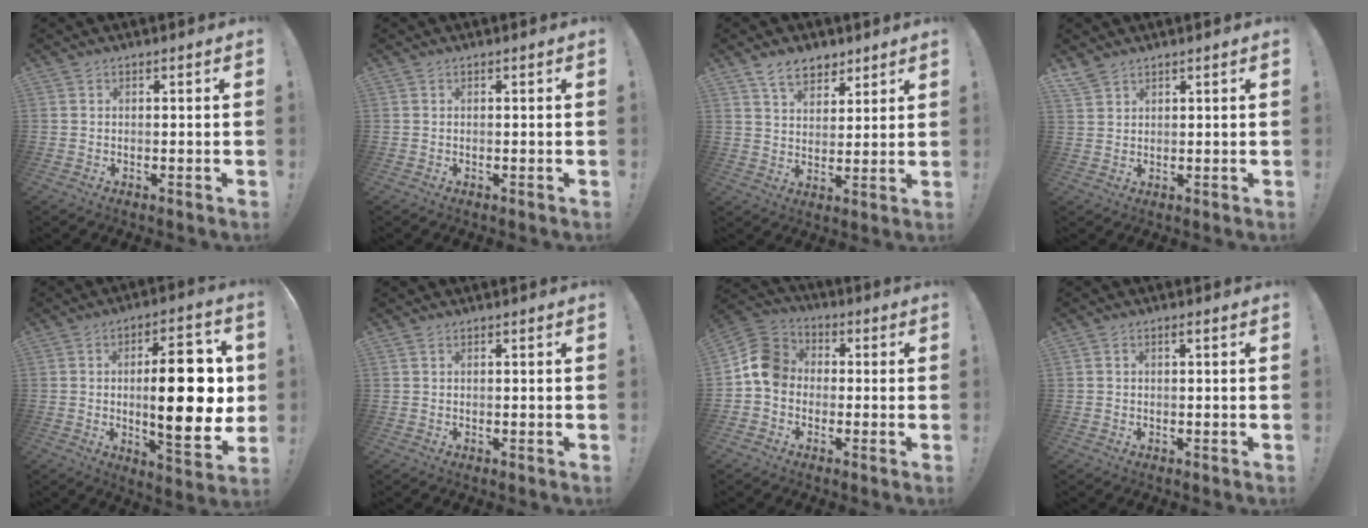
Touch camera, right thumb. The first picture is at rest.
{"total": 0.0}
{"total": 8.7, "force": [6.0, 5.2, 3.6], "torque": [-0.058, -0.029, 0.115]}
{"total": 3.7, "force": [3.2, 1.5, 1.2], "torque": [-0.022, -0.018, 0.062]}
{"total": 20.6, "force": [1.2, 6.8, 19.4], "torque": [-0.276, -0.008, 0.018]}
{"total": 0.6, "force": [0.5, 0.0, 0.3], "torque": [-0.006, -0.001, 0.009]}
{"total": 10.8, "force": [-0.9, 9.1, 5.7], "torque": [-0.080, 0.028, -0.013]}
{"total": 1.1, "force": [-0.1, 0.5, 0.9], "torque": [-0.020, 0.004, 0.000]}